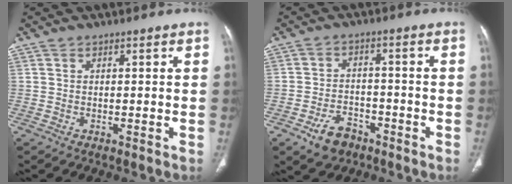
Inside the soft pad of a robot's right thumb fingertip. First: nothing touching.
{"total": 6.8, "force": [-4.1, 4.5, 3.1], "torque": [-0.040, 0.027, -0.063]}